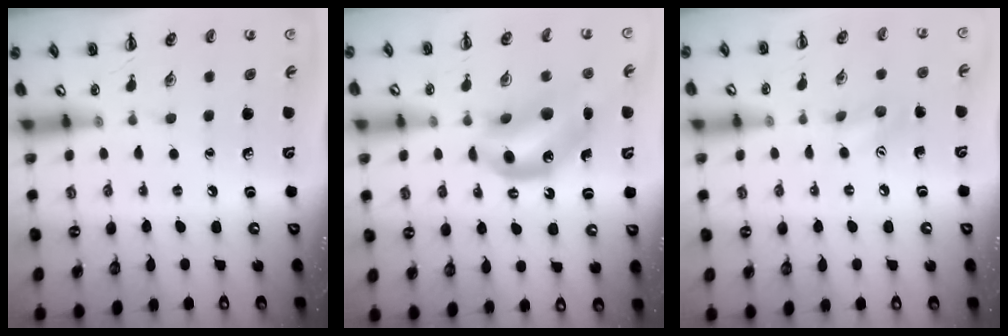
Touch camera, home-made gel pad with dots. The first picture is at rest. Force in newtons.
{"total": 11.5, "press": 11.1, "slide": 3.0}
{"total": 7.6, "press": 7.4, "slide": 1.8}